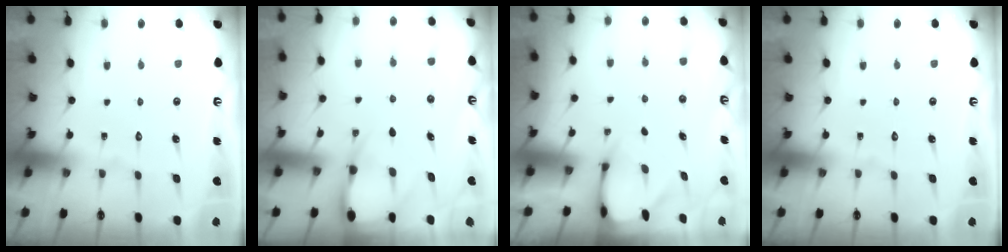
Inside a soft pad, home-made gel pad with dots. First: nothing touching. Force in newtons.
{"total": 4.5, "press": 4.5, "slide": 0.5}
{"total": 2.0, "press": 2.0, "slide": 0.1}
{"total": 0.0}